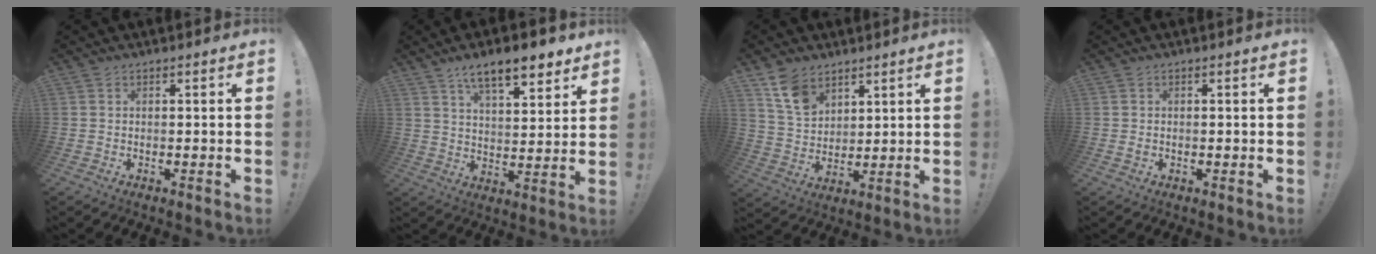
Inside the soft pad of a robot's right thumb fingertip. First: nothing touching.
{"total": 11.9, "force": [8.1, 3.8, 7.9], "torque": [-0.128, -0.041, 0.138]}
{"total": 10.5, "force": [7.0, 6.5, 4.4], "torque": [-0.087, -0.032, 0.139]}
{"total": 0.7, "force": [0.1, 0.5, 0.4], "torque": [0.000, 0.000, 0.000]}